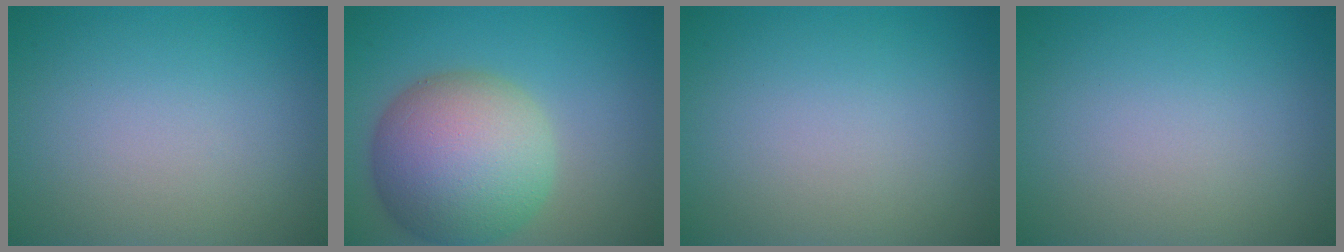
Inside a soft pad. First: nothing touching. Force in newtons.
{"total": 10.5, "press": 10.5, "slide": 0.6}
{"total": 0.0}
{"total": 0.0}